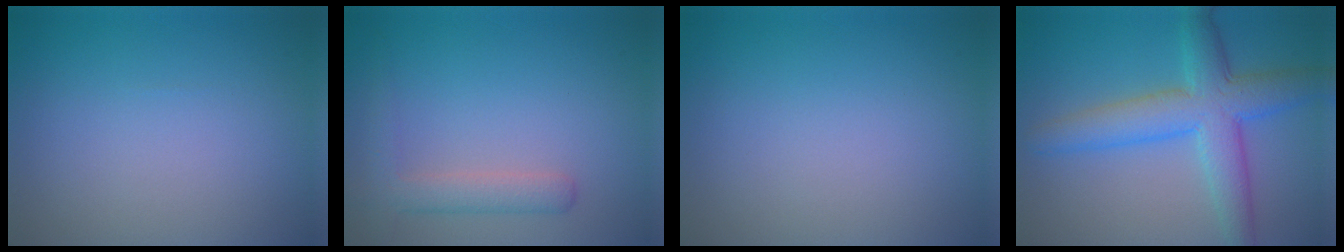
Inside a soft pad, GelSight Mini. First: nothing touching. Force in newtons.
{"total": 2.8, "press": 2.8, "slide": 0.2}
{"total": 0.0}
{"total": 6.5, "press": 6.5, "slide": 0.1}